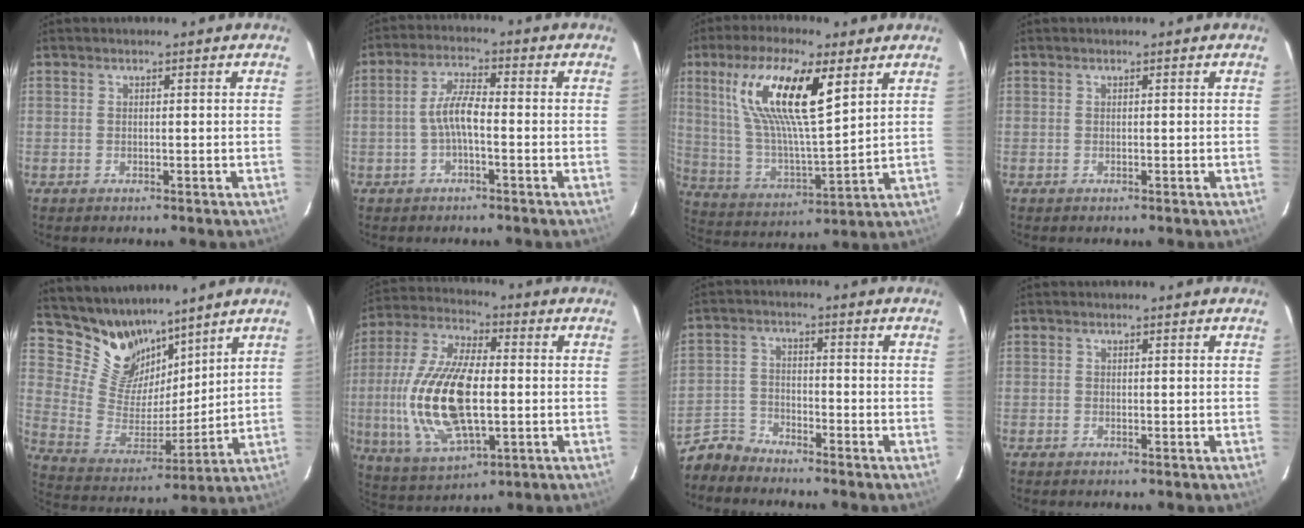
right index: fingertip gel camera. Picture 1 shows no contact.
{"total": 4.9, "force": [-1.4, 1.2, 4.6], "torque": [-0.096, 0.012, -0.028]}
{"total": 18.5, "force": [8.3, 4.8, 15.8], "torque": [-0.299, 0.007, 0.164]}
{"total": 0.0}
{"total": 13.7, "force": [11.1, 6.7, 4.5], "torque": [-0.102, -0.008, 0.220]}
{"total": 19.9, "force": [-1.9, 8.6, 17.8], "torque": [-0.374, -0.004, -0.028]}
{"total": 6.3, "force": [-6.0, 1.8, 0.2], "torque": [-0.018, 0.014, -0.129]}
{"total": 0.0}